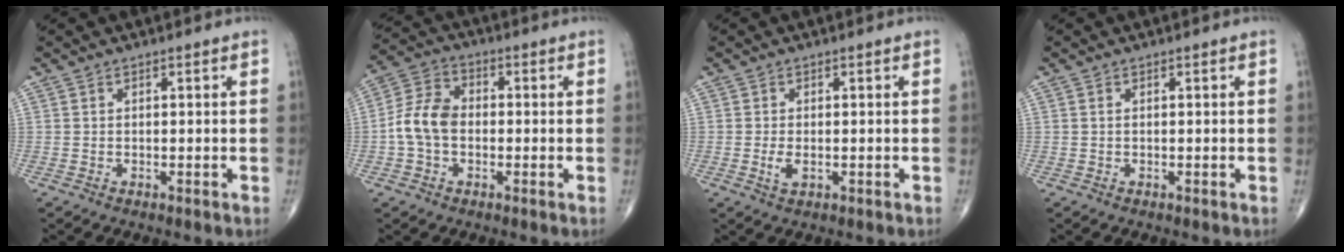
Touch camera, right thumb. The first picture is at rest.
{"total": 8.4, "force": [-1.1, 5.9, 5.9], "torque": [-0.111, 0.028, -0.032]}
{"total": 2.3, "force": [-0.4, 1.2, 2.0], "torque": [-0.045, -0.006, -0.009]}
{"total": 0.0}